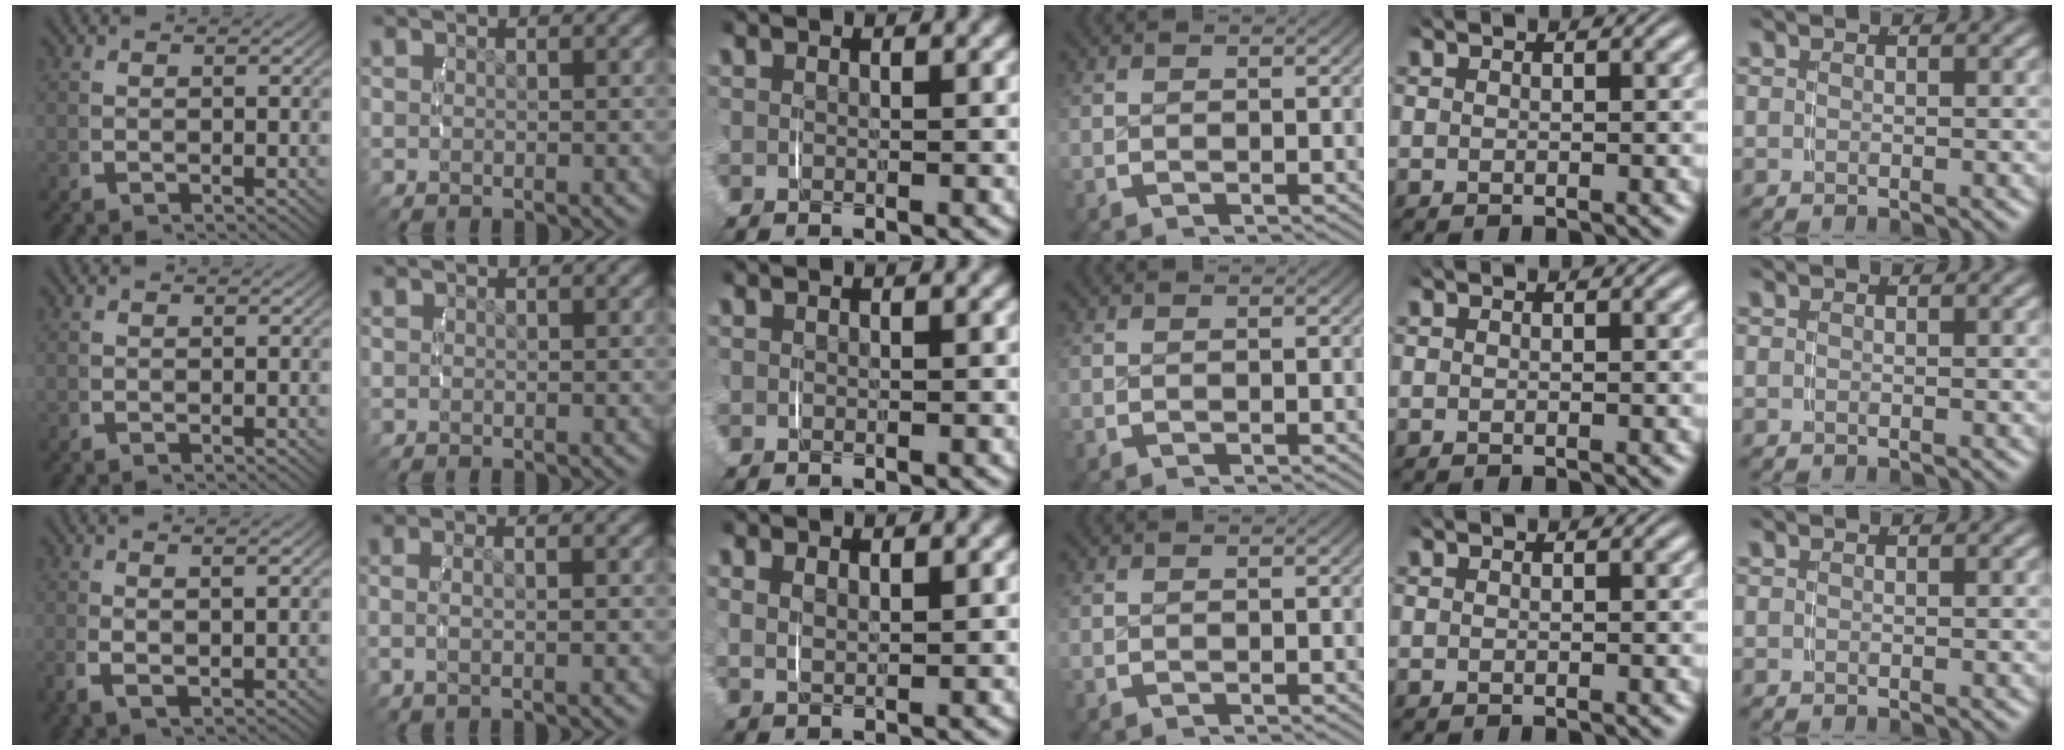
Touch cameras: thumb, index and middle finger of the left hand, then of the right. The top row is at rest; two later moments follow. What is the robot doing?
{"motion": "lift_and_place", "object": "scarf"}